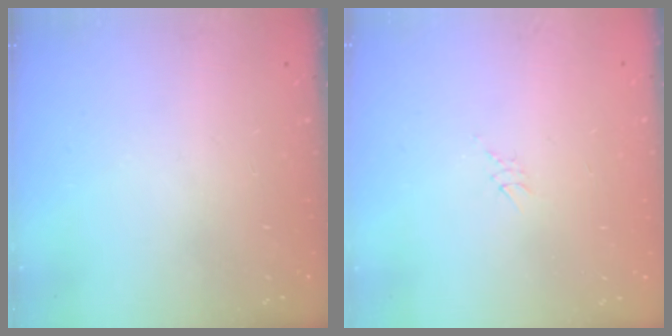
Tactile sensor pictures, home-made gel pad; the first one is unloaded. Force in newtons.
{"total": 2.6, "press": 2.6, "slide": 0.2}